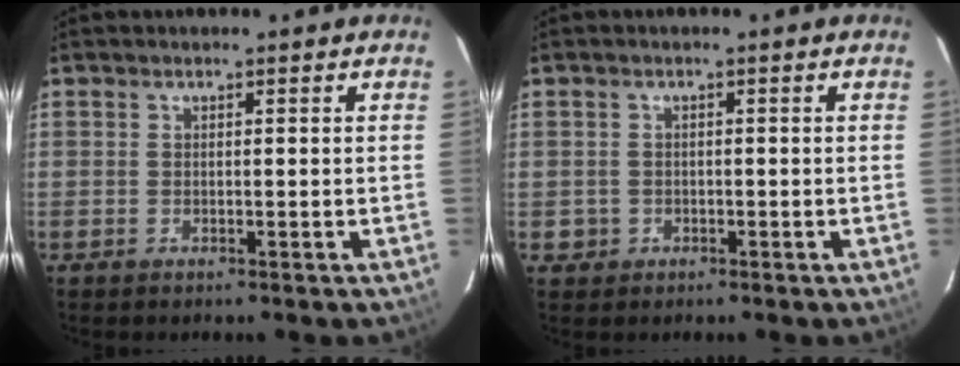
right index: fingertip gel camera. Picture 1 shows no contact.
{"total": 2.3, "force": [-0.5, 2.3, 0.1], "torque": [-0.003, 0.008, -0.003]}